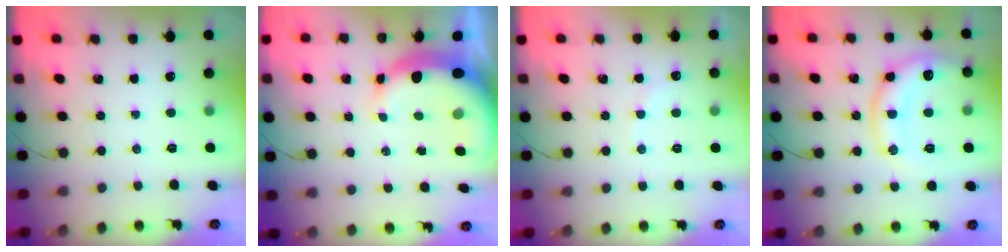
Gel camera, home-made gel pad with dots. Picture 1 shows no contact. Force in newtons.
{"total": 9.6, "press": 9.3, "slide": 2.2}
{"total": 5.6, "press": 5.6, "slide": 0.8}
{"total": 15.4, "press": 15.3, "slide": 1.5}